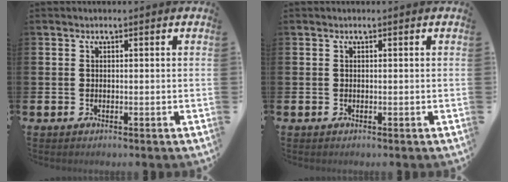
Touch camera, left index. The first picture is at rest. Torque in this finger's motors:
{"motor_torque": [0.00, 0.09, 0.02, 0.01]}